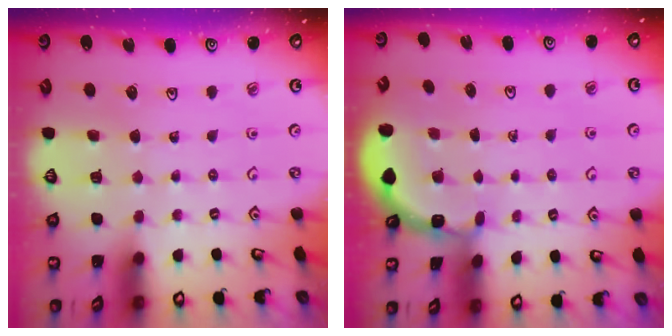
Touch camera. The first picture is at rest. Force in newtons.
{"total": 2.1, "press": 2.1, "slide": 0.2}